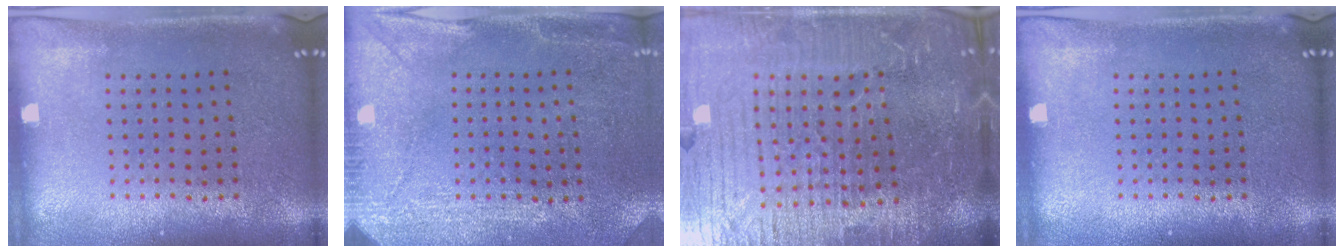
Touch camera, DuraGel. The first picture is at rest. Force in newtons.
{"total": 3.0, "press": 2.7, "slide": 1.1}
{"total": 7.0, "press": 6.1, "slide": 3.5}
{"total": 0.0}